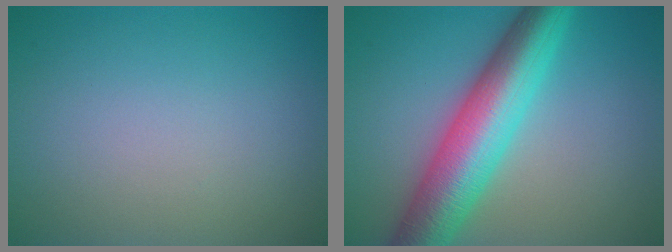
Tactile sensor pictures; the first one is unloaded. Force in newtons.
{"total": 9.5, "press": 9.5, "slide": 0.1}